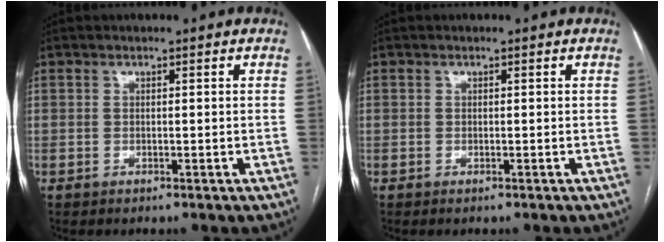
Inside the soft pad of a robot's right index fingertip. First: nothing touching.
{"total": 0.0}